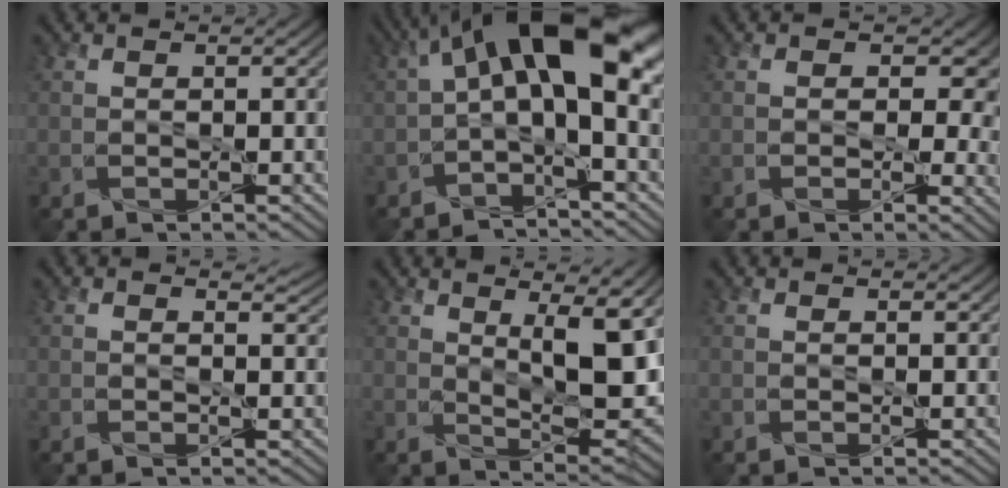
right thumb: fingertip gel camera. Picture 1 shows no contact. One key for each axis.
{"total": 13.6, "fx": 1.9, "fy": 5.5, "fz": 12.3, "tx": -0.205, "ty": 0.019, "tz": 0.023}
{"total": 6.7, "fx": 0.7, "fy": 5.1, "fz": 4.3, "tx": -0.042, "ty": -0.017, "tz": 0.006}
{"total": 1.8, "fx": 1.4, "fy": 0.9, "fz": 0.7, "tx": -0.013, "ty": -0.005, "tz": 0.019}
{"total": 9.8, "fx": 3.5, "fy": 2.8, "fz": 8.7, "tx": -0.148, "ty": -0.005, "tz": 0.063}
{"total": 0.7, "fx": 0.7, "fy": 0.3, "fz": 0.1, "tx": -0.003, "ty": 0.001, "tz": 0.013}